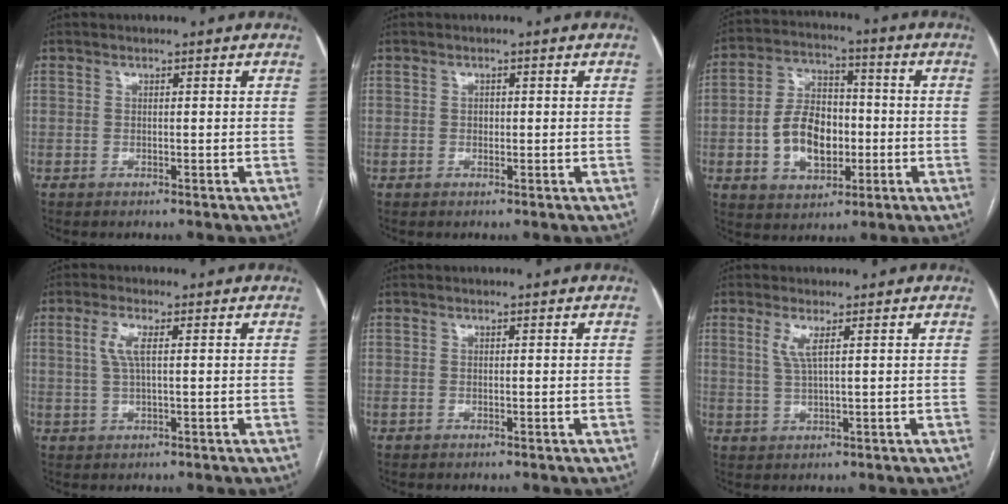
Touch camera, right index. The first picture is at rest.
{"total": 0.7, "force": [-0.1, 0.6, 0.4], "torque": [-0.005, 0.002, -0.002]}
{"total": 11.3, "force": [-2.0, 7.2, 8.5], "torque": [-0.166, 0.022, -0.029]}
{"total": 3.4, "force": [0.8, 0.6, 3.3], "torque": [-0.074, 0.005, 0.018]}
{"total": 0.0}
{"total": 2.9, "force": [1.2, 0.0, 2.6], "torque": [-0.065, -0.001, 0.027]}